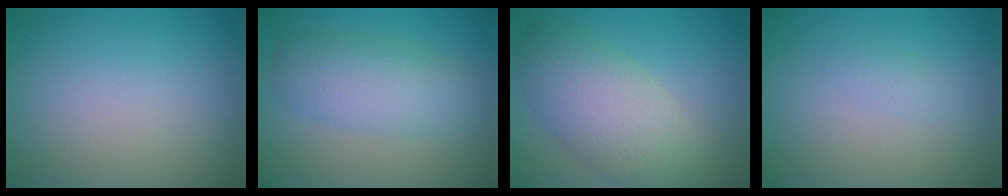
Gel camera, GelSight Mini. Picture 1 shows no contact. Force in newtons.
{"total": 4.5, "press": 4.5, "slide": 0.1}
{"total": 6.9, "press": 6.9, "slide": 0.6}
{"total": 0.9, "press": 0.9, "slide": 0.0}